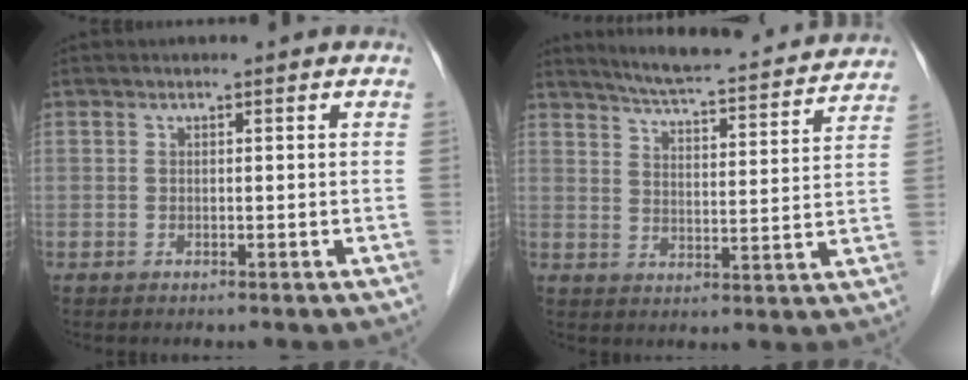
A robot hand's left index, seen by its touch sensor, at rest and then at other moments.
{"total": 17.9, "force": [16.7, 1.8, 6.3], "torque": [-0.095, -0.011, 0.219]}